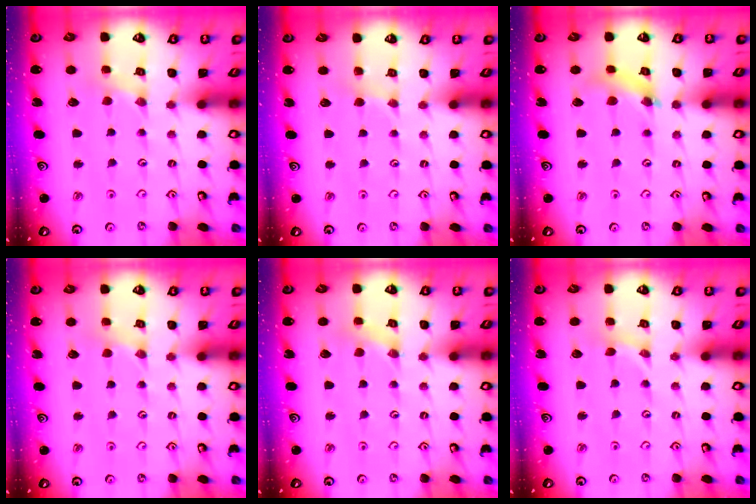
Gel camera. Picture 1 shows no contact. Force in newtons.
{"total": 2.0, "press": 2.0, "slide": 0.3}
{"total": 6.7, "press": 6.7, "slide": 0.7}
{"total": 1.2, "press": 1.2, "slide": 0.3}
{"total": 0.0}
{"total": 0.0}